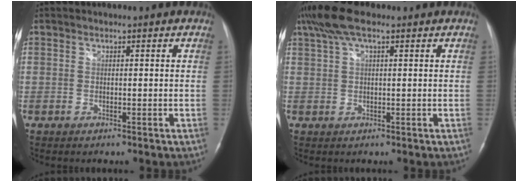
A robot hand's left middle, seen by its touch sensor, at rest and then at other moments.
{"total": 6.5, "force": [4.2, 1.7, 4.7], "torque": [-0.114, 0.035, 0.078]}